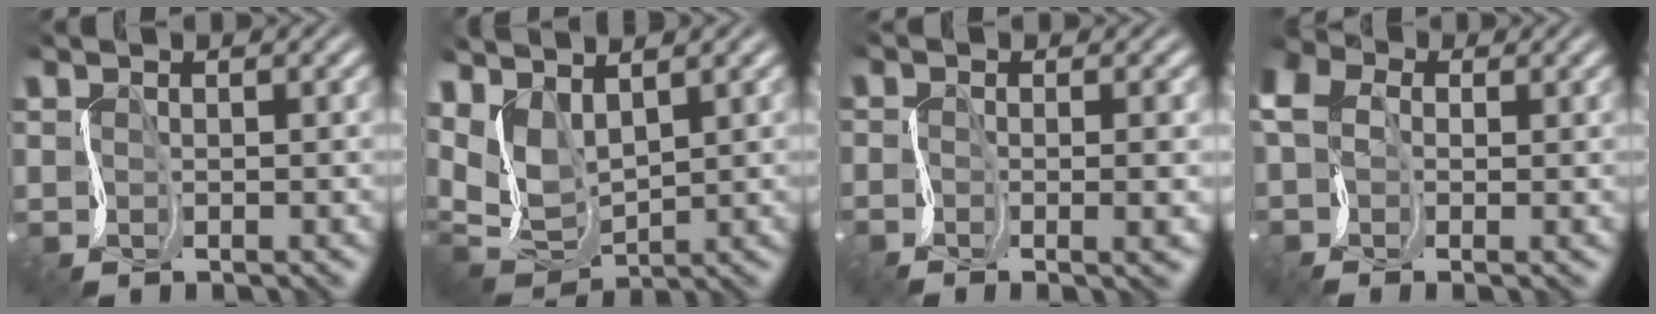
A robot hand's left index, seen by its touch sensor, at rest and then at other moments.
{"total": 4.5, "force": [2.0, 1.8, 3.6], "torque": [-0.086, 0.004, 0.035]}
{"total": 3.0, "force": [-0.1, 0.7, 2.9], "torque": [-0.022, 0.006, -0.015]}
{"total": 6.2, "force": [-0.2, 4.4, 4.3], "torque": [-0.079, 0.016, -0.031]}